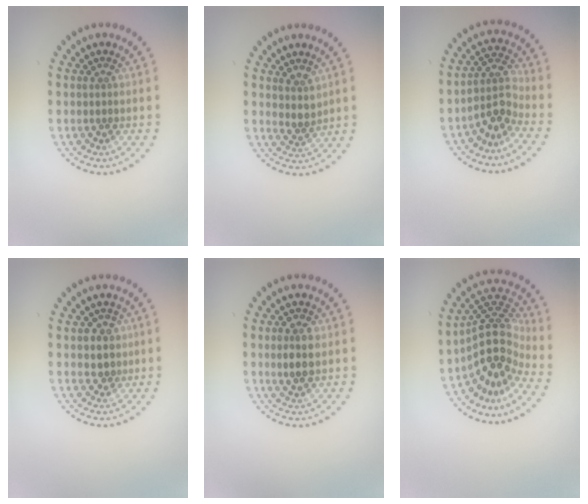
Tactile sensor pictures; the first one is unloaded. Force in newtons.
{"total": 2.1, "press": 1.7, "slide": 1.2}
{"total": 3.2, "press": 2.4, "slide": 2.0}
{"total": 2.2, "press": 2.1, "slide": 0.7}
{"total": 2.7, "press": 2.7, "slide": 0.4}
{"total": 5.2, "press": 3.9, "slide": 3.4}